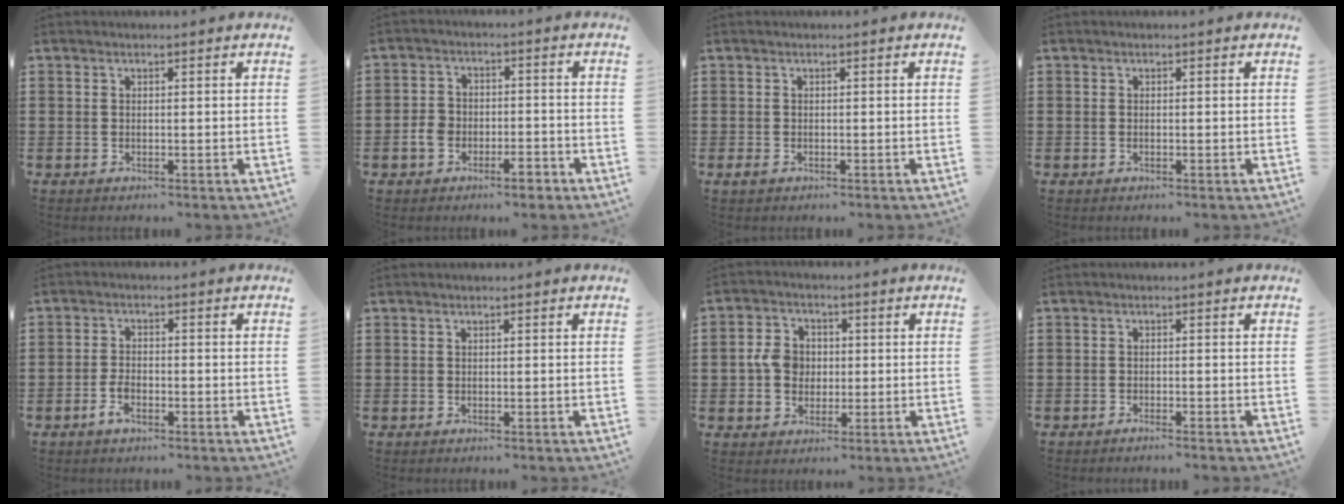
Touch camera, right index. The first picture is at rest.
{"total": 4.3, "force": [-2.4, 2.6, 2.5], "torque": [-0.051, 0.006, -0.046]}
{"total": 0.7, "force": [-0.3, 0.4, 0.5], "torque": [-0.019, -0.005, -0.008]}
{"total": 0.0}
{"total": 3.0, "force": [-1.6, 1.4, 2.2], "torque": [-0.054, -0.001, -0.034]}
{"total": 0.0}
{"total": 5.5, "force": [-0.1, 4.6, 3.0], "torque": [-0.084, 0.009, -0.008]}
{"total": 0.9, "force": [-0.8, -0.4, 0.3], "torque": [-0.005, -0.002, -0.015]}